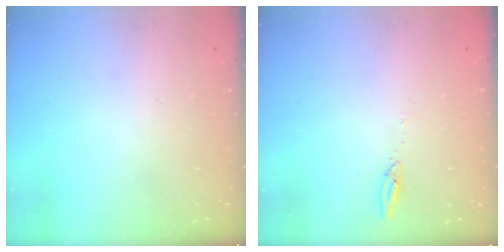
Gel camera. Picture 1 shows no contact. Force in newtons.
{"total": 2.7, "press": 2.7, "slide": 0.2}